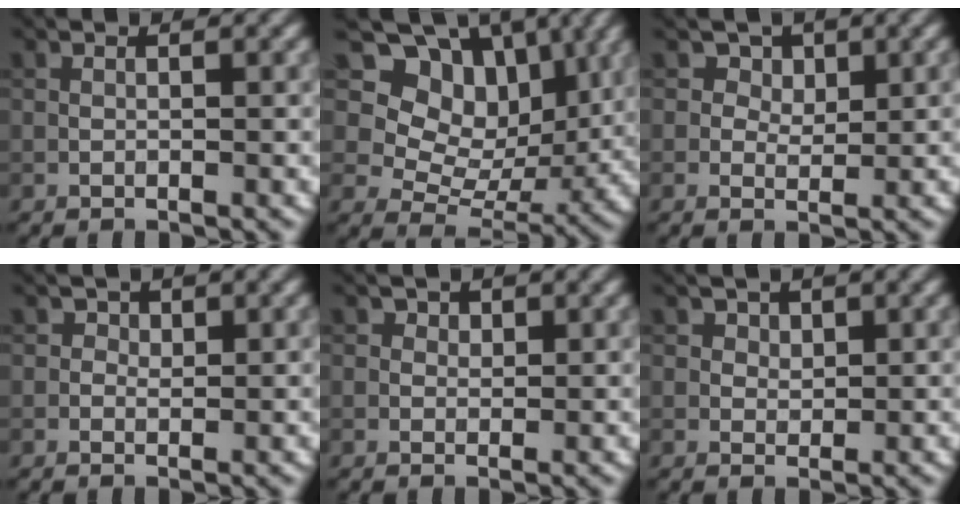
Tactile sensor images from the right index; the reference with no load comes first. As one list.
[{"total": 10.3, "force": [4.8, 7.3, 5.4], "torque": [-0.091, -0.007, 0.083]}, {"total": 2.6, "force": [1.5, 1.8, 1.2], "torque": [-0.019, -0.005, 0.019]}, {"total": 1.0, "force": [0.4, 0.7, 0.4], "torque": [-0.001, -0.007, 0.002]}, {"total": 1.3, "force": [0.7, 1.0, 0.4], "torque": [-0.002, -0.005, 0.002]}, {"total": 2.0, "force": [1.2, 1.4, 0.7], "torque": [-0.014, -0.006, 0.023]}]